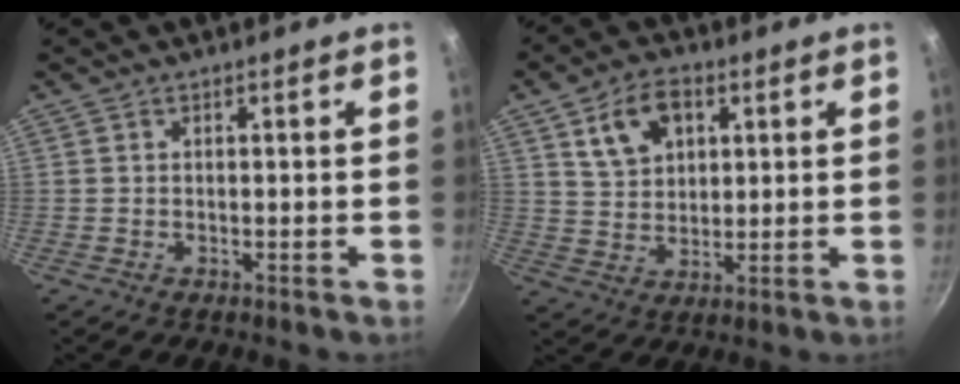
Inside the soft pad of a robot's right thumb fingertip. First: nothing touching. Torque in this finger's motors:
{"motor_torque": [-0.20, 0.68, 0.15, -0.38, 0.13]}